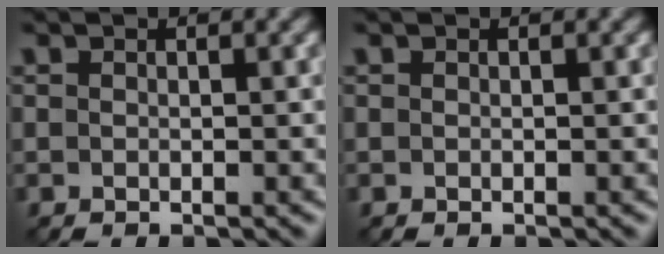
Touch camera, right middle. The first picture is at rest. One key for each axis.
{"total": 0.0}